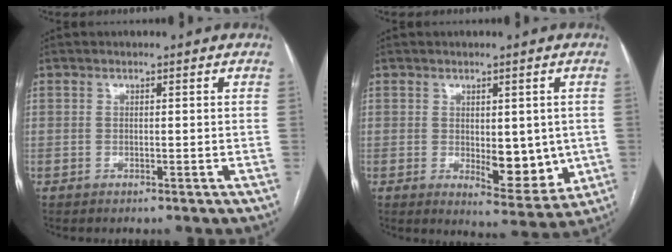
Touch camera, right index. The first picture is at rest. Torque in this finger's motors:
{"motor_torque": [0.29, 0.48, 0.09, 0.04]}